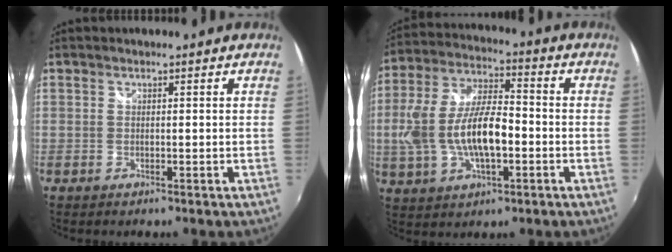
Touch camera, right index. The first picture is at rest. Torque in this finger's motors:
{"motor_torque": [0.63, -0.20, 0.51, 0.21]}